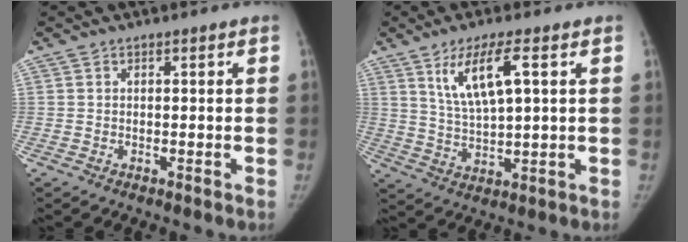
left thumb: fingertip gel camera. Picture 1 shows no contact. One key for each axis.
{"total": 9.1, "fx": 3.7, "fy": 2.3, "fz": 8.0, "tx": -0.153, "ty": -0.013, "tz": 0.080}